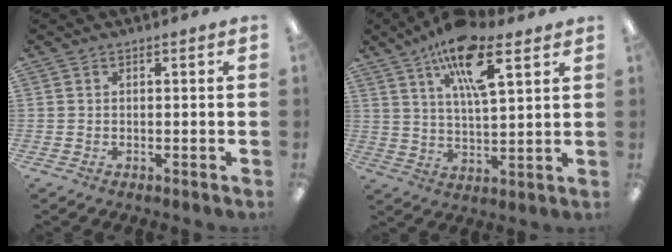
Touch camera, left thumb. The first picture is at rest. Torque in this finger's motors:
{"motor_torque": [0.24, 0.38, 1.71, -1.06, 0.37]}